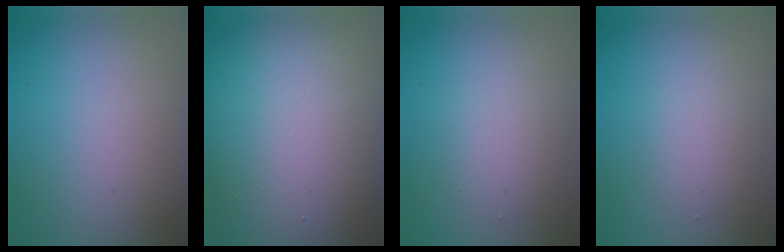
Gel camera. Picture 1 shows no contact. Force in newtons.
{"total": 18.5, "press": 18.4, "slide": 1.2}
{"total": 2.4, "press": 2.4, "slide": 0.1}
{"total": 1.9, "press": 1.9, "slide": 0.1}